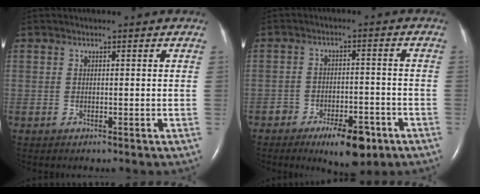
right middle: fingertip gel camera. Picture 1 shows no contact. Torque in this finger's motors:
{"motor_torque": [0.21, -0.17, 0.12, 0.06]}